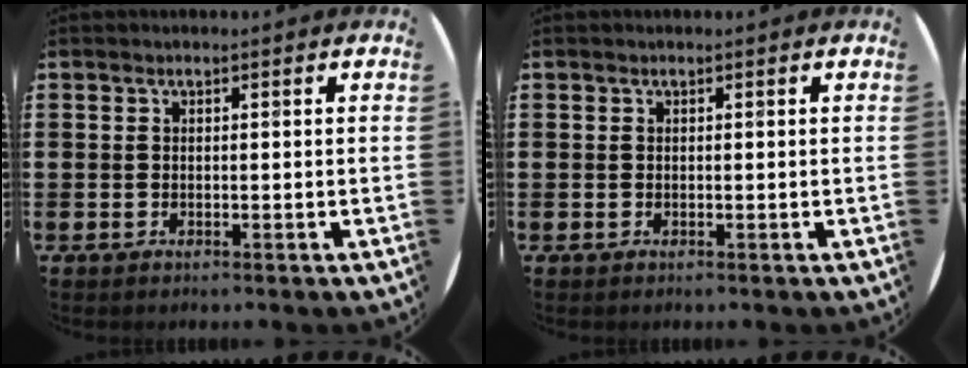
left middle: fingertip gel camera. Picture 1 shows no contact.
{"total": 0.0}